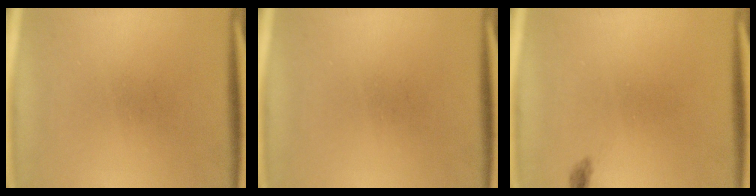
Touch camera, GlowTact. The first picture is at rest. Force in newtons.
{"total": 0.0}
{"total": 0.7}